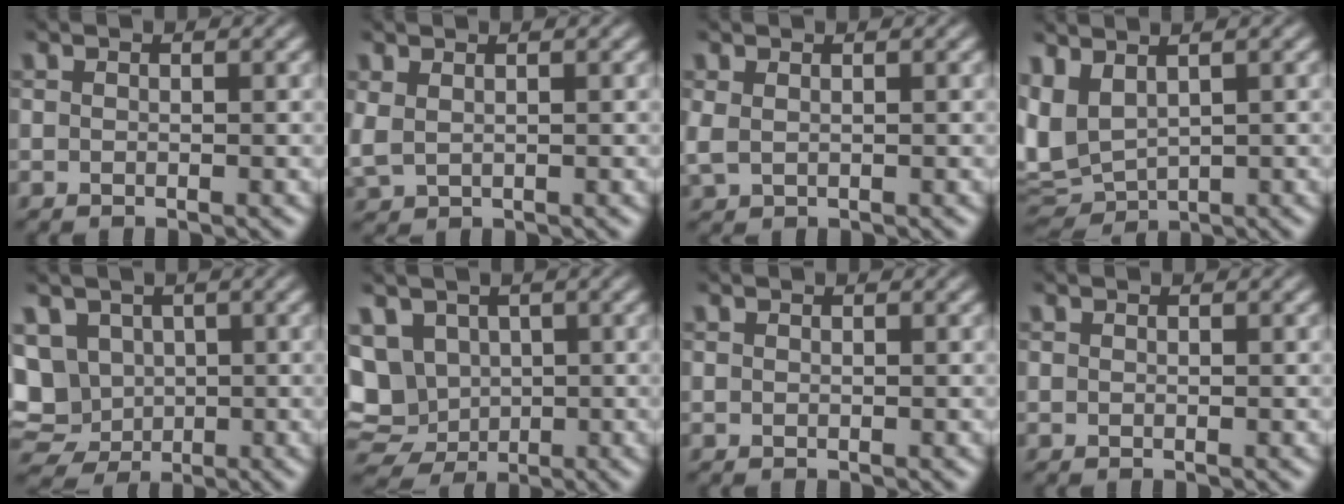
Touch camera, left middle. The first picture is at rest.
{"total": 1.5, "force": [0.7, 0.8, 1.1], "torque": [-0.028, -0.001, 0.020]}
{"total": 1.1, "force": [0.5, 0.6, 0.9], "torque": [-0.024, -0.001, 0.012]}
{"total": 5.5, "force": [1.4, 3.4, 4.1], "torque": [-0.106, 0.005, 0.028]}
{"total": 7.4, "force": [0.4, 6.3, 3.9], "torque": [-0.076, 0.007, -0.008]}
{"total": 8.9, "force": [0.4, 7.6, 4.5], "torque": [-0.087, 0.013, -0.012]}
{"total": 0.0}
{"total": 0.0}